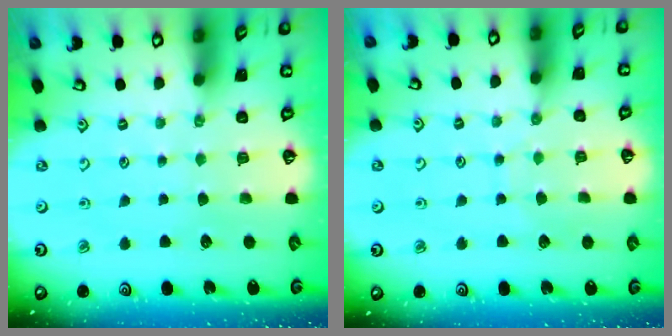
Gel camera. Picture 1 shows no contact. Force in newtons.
{"total": 6.5, "press": 6.5, "slide": 0.6}